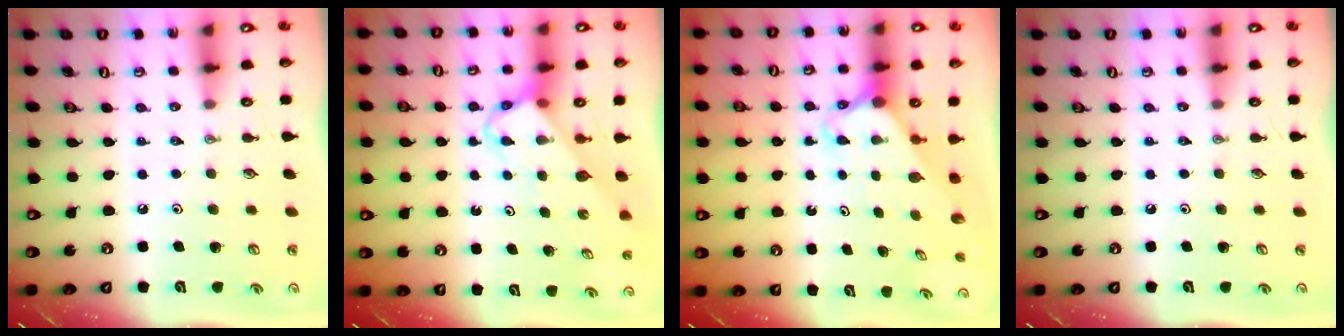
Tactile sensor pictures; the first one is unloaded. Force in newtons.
{"total": 3.6, "press": 3.6, "slide": 0.1}
{"total": 2.5, "press": 2.5, "slide": 0.1}
{"total": 0.0}